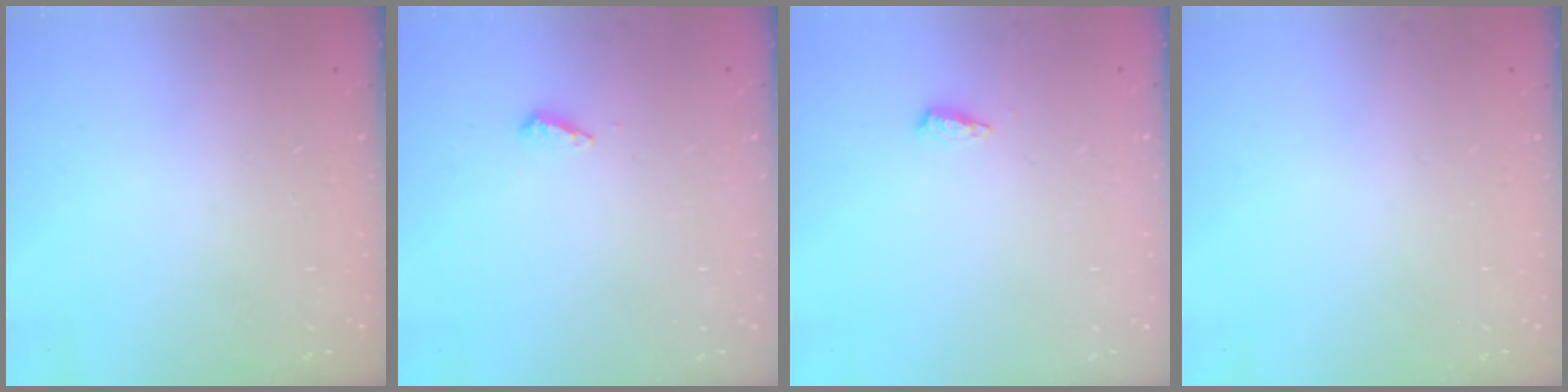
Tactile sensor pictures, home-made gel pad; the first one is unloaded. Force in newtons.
{"total": 4.3, "press": 4.2, "slide": 0.6}
{"total": 4.9, "press": 4.8, "slide": 1.2}
{"total": 0.0}